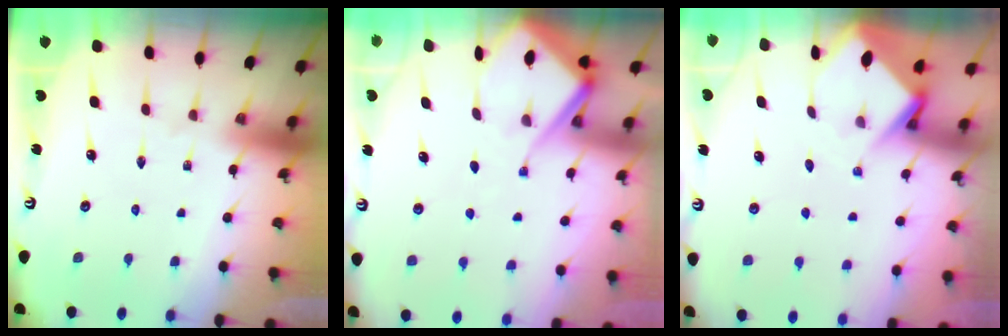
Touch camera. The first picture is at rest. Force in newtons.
{"total": 6.6, "press": 6.6, "slide": 0.6}
{"total": 3.8, "press": 3.8, "slide": 0.3}